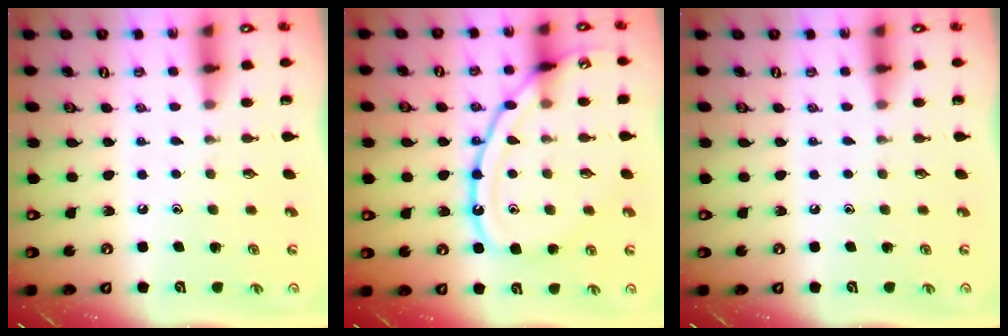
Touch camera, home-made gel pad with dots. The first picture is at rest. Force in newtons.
{"total": 15.7, "press": 15.7, "slide": 1.2}
{"total": 0.0}